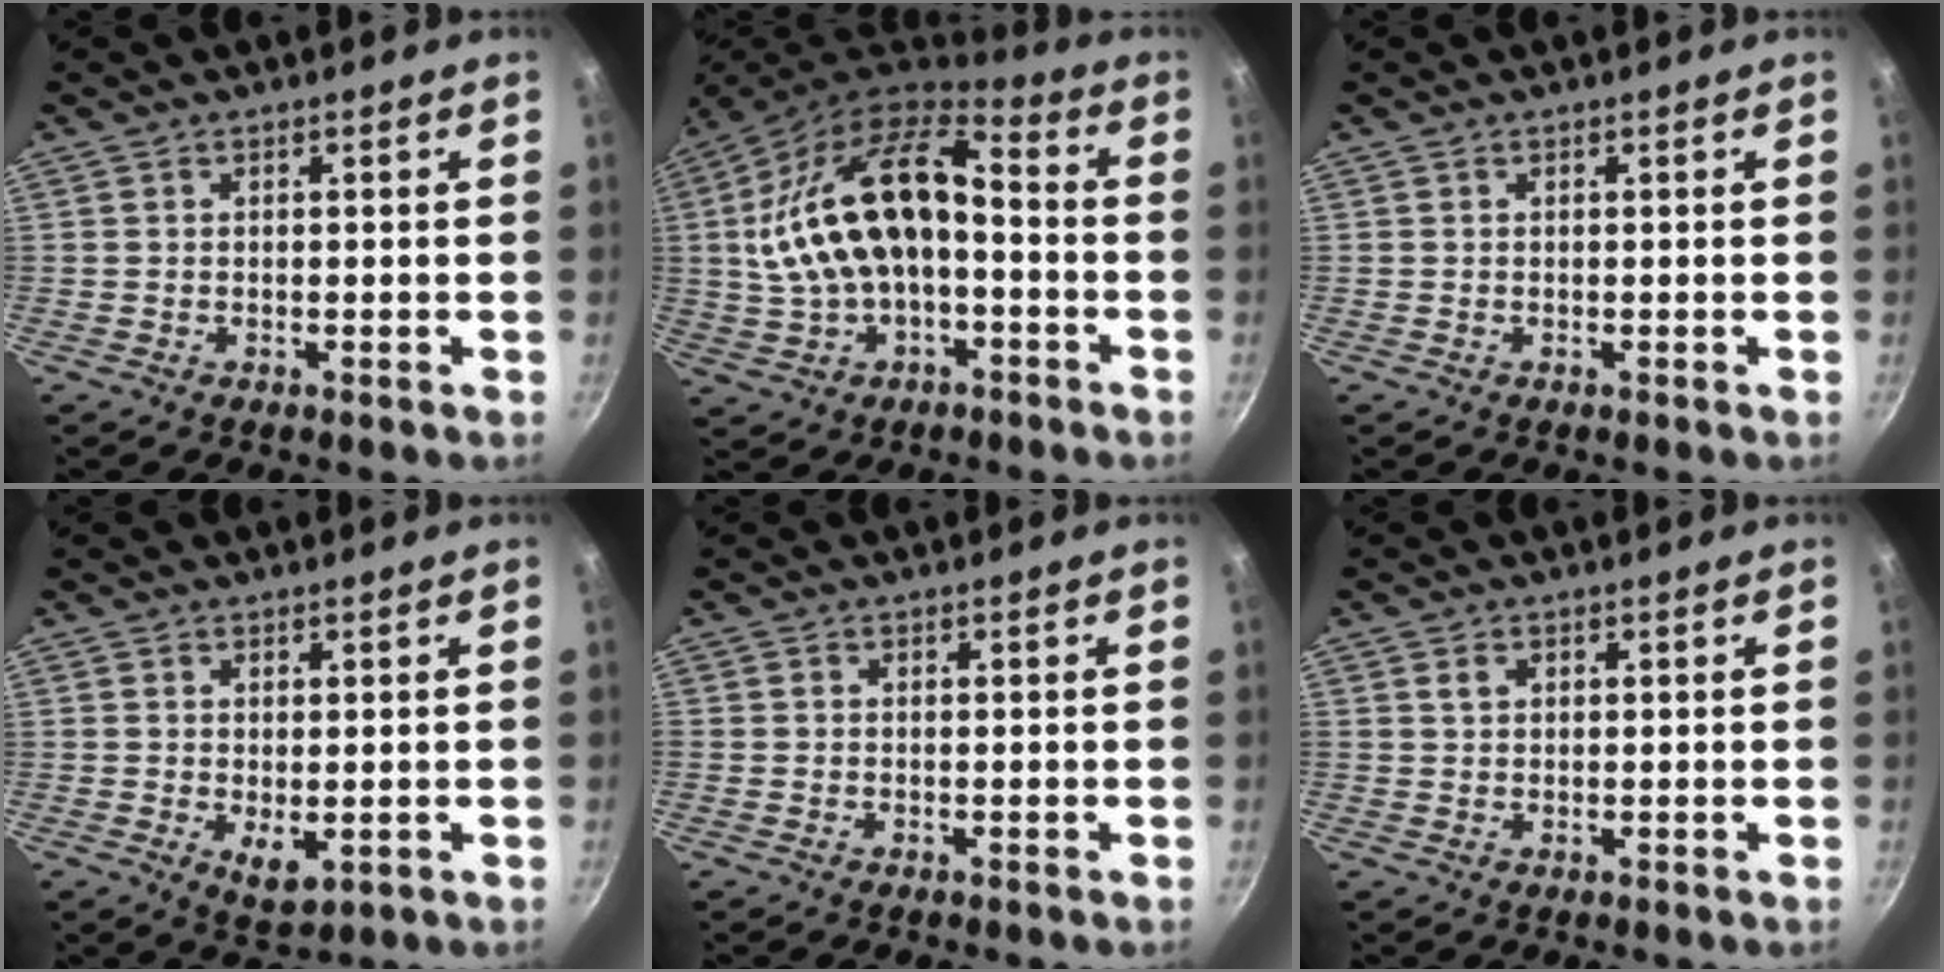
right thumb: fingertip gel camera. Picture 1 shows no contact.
{"total": 18.7, "force": [-1.7, 11.9, 14.3], "torque": [-0.238, 0.050, -0.040]}
{"total": 0.0}
{"total": 4.1, "force": [-0.3, 2.3, 3.5], "torque": [-0.054, -0.013, 0.003]}
{"total": 0.0}
{"total": 1.6, "force": [0.6, 1.1, 0.8], "torque": [-0.013, 0.000, 0.013]}